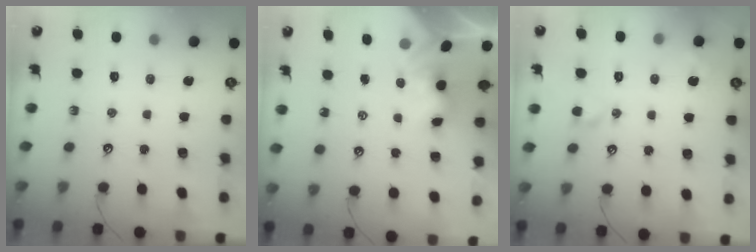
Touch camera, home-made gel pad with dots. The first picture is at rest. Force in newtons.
{"total": 3.0, "press": 2.9, "slide": 0.6}
{"total": 5.3, "press": 5.2, "slide": 0.8}